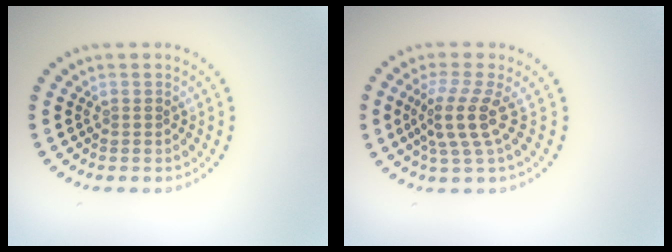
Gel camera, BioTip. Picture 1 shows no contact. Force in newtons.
{"total": 3.5, "press": 2.5, "slide": 2.5}